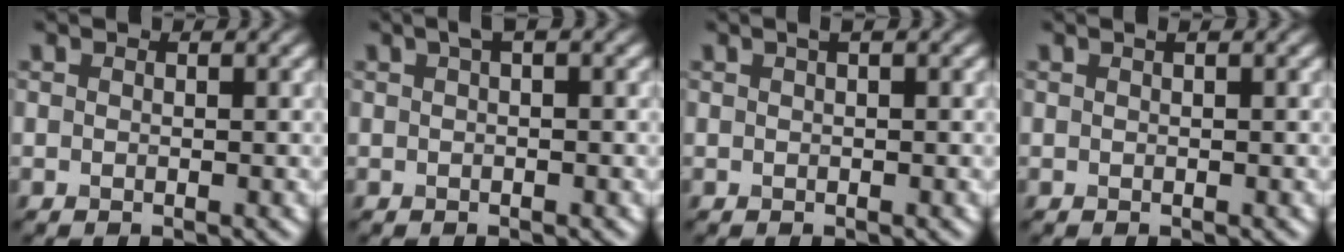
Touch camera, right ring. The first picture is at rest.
{"total": 1.2, "force": [0.5, 0.2, 1.1], "torque": [-0.020, 0.009, 0.009]}
{"total": 0.9, "force": [0.4, 0.2, 0.7], "torque": [-0.013, 0.009, 0.007]}
{"total": 0.5, "force": [0.3, 0.1, 0.4], "torque": [-0.006, 0.005, 0.004]}